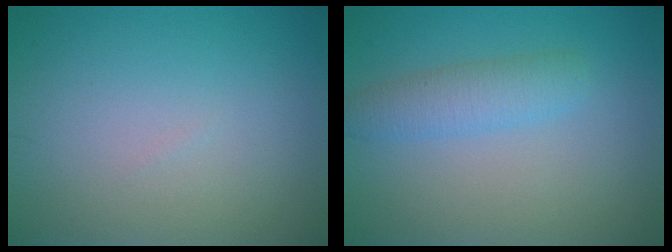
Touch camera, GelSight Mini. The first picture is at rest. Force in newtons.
{"total": 2.8, "press": 2.8, "slide": 0.1}